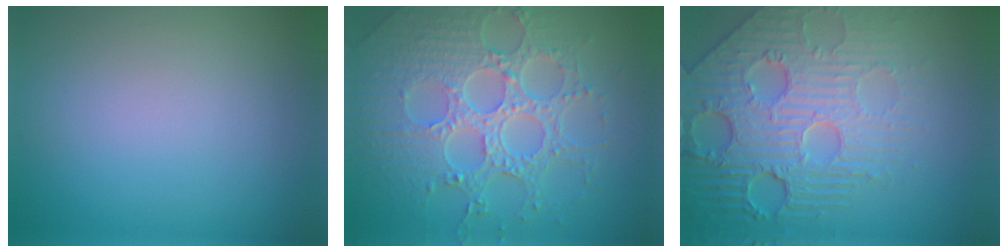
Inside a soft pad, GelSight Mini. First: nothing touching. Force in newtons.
{"total": 8.2, "press": 6.0, "slide": 5.6}
{"total": 8.6, "press": 5.9, "slide": 6.2}